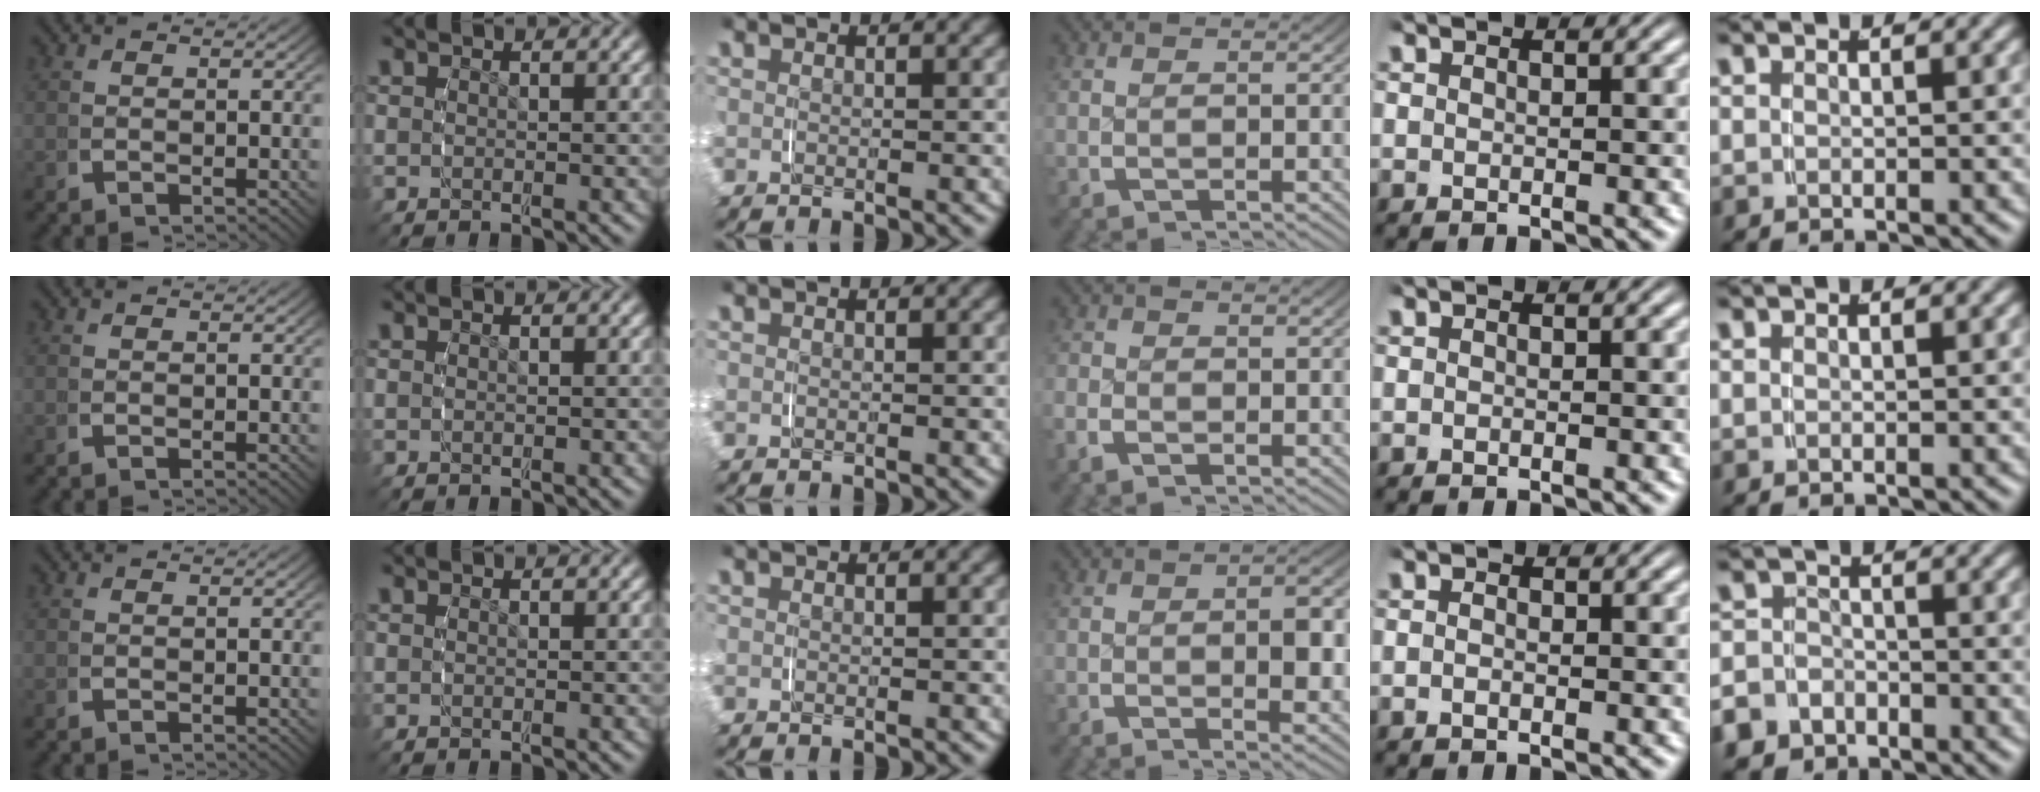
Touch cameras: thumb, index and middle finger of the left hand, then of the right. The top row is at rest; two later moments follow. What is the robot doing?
{"motion": "grasp_and_lifting", "object": "scarf"}